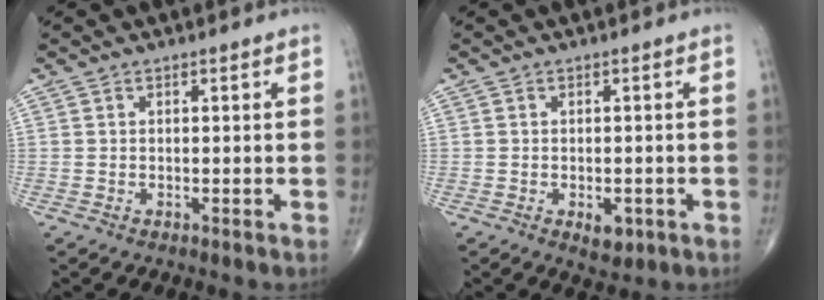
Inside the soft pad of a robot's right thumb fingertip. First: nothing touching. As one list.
[{"total": 3.3, "force": [-1.2, 1.8, 2.4], "torque": [-0.023, -0.002, -0.010]}]